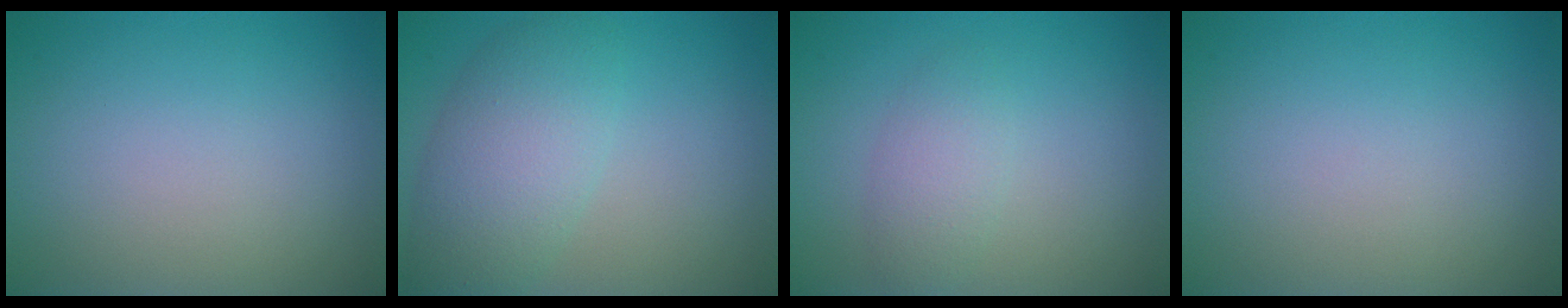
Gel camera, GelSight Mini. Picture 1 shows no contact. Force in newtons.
{"total": 5.5, "press": 5.5, "slide": 0.1}
{"total": 2.2, "press": 2.2, "slide": 0.1}
{"total": 0.0}